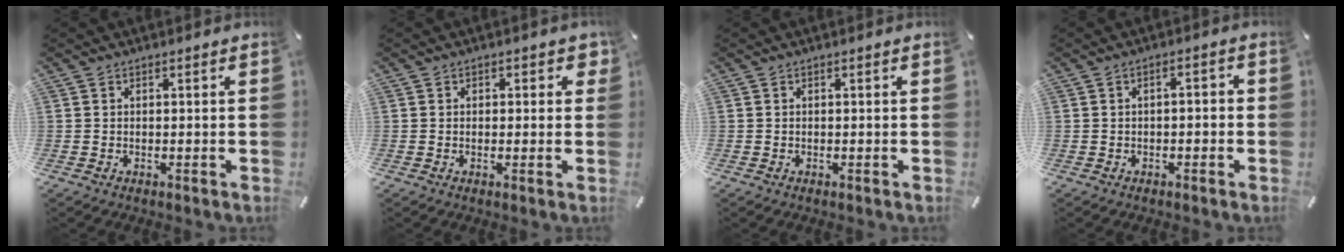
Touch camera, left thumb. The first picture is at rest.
{"total": 1.6, "force": [0.2, 1.4, 0.7], "torque": [0.009, -0.002, -0.003]}
{"total": 0.0}
{"total": 2.1, "force": [-1.5, 1.0, 1.1], "torque": [-0.019, 0.013, -0.031]}